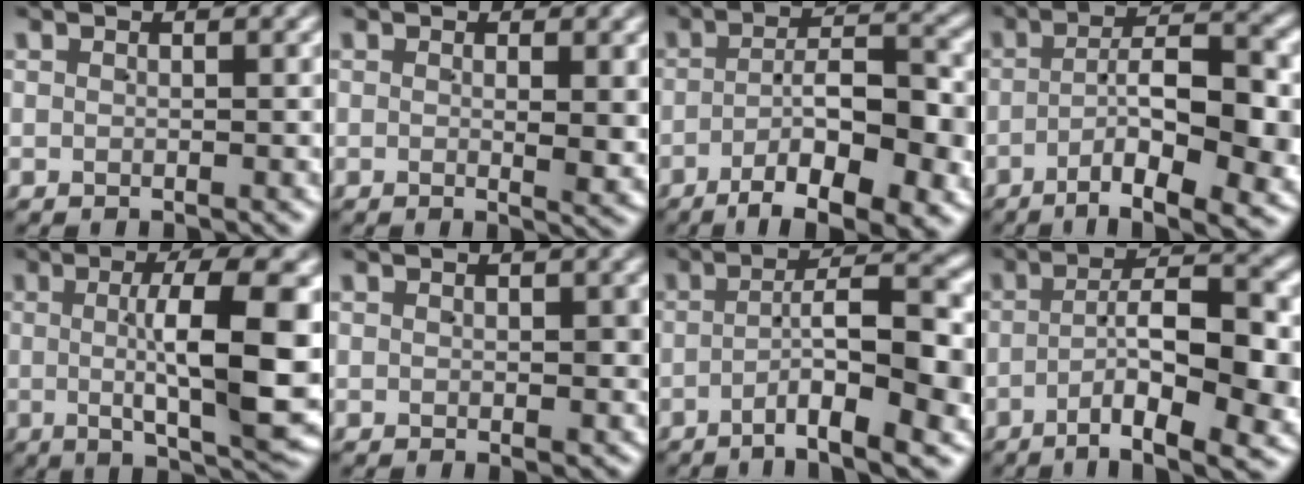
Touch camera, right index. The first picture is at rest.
{"total": 1.8, "force": [0.3, 0.0, 1.8], "torque": [-0.023, -0.007, 0.006]}
{"total": 10.9, "force": [-6.6, 4.0, 7.7], "torque": [-0.107, -0.019, -0.090]}
{"total": 10.0, "force": [-4.6, 3.1, 8.4], "torque": [-0.115, -0.017, -0.060]}
{"total": 11.1, "force": [0.5, 2.4, 10.8], "torque": [-0.154, 0.004, 0.014]}
{"total": 2.3, "force": [-0.2, 1.5, 1.7], "torque": [-0.018, -0.014, 0.006]}
{"total": 8.2, "force": [-3.0, 1.9, 7.4], "torque": [-0.102, -0.007, -0.040]}
{"total": 10.0, "force": [-4.1, 3.0, 8.6], "torque": [-0.120, -0.019, -0.053]}